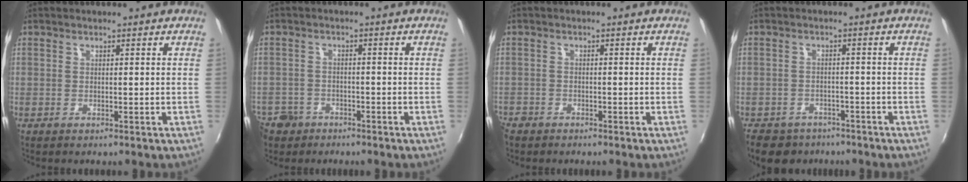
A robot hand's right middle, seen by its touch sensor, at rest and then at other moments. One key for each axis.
{"total": 8.1, "fx": -4.7, "fy": 6.3, "fz": 2.2, "tx": -0.079, "ty": 0.009, "tz": -0.078}
{"total": 3.1, "fx": -2.5, "fy": 1.8, "fz": 0.6, "tx": -0.024, "ty": -0.005, "tz": -0.050}
{"total": 9.0, "fx": -6.9, "fy": 4.8, "fz": 3.3, "tx": -0.089, "ty": -0.016, "tz": -0.109}